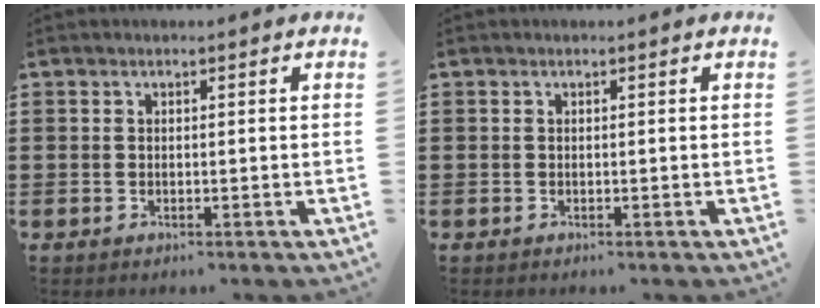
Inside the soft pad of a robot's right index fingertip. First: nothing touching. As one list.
[{"total": 0.0}]